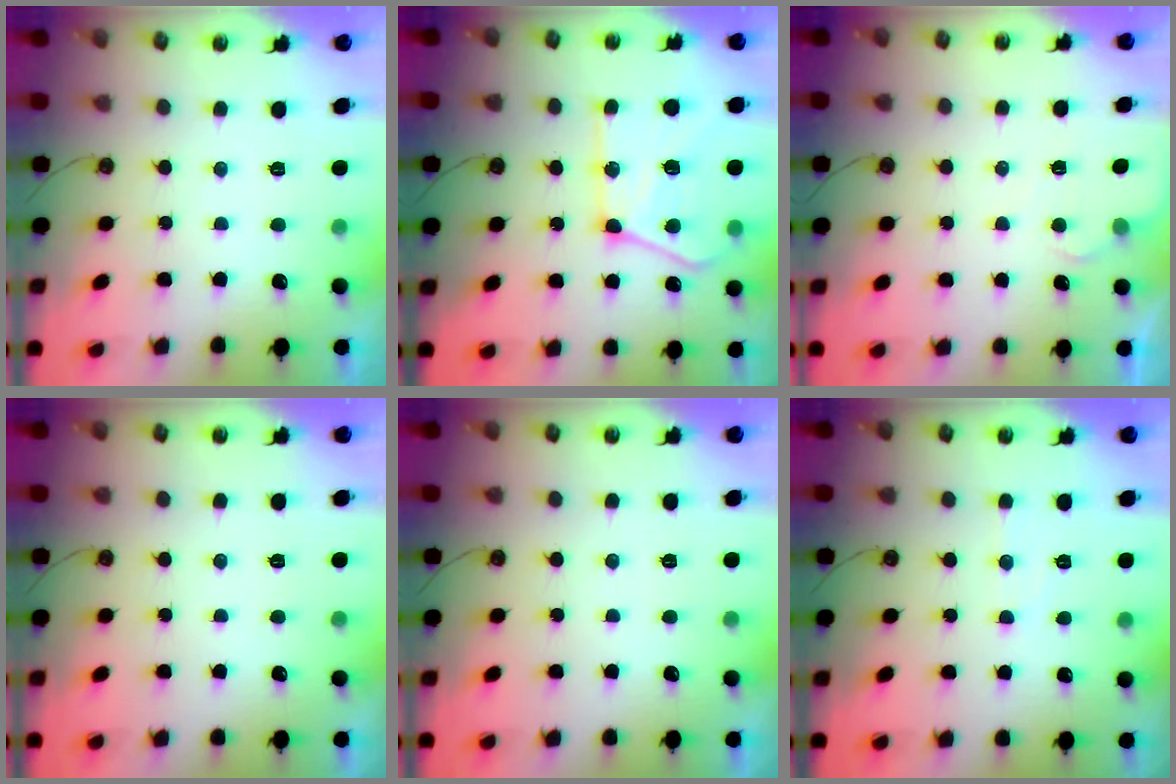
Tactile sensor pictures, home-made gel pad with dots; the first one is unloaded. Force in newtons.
{"total": 19.9, "press": 19.8, "slide": 2.2}
{"total": 5.0, "press": 5.0, "slide": 0.6}
{"total": 0.0}
{"total": 0.0}
{"total": 4.9, "press": 4.9, "slide": 0.6}